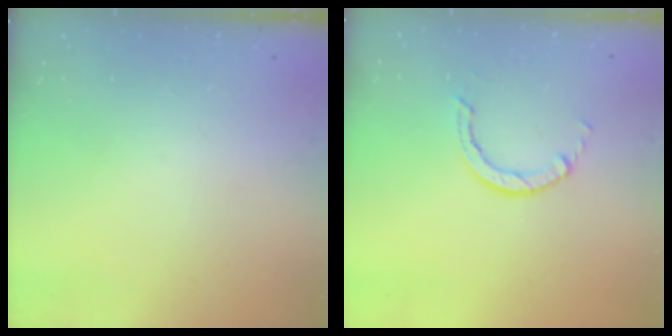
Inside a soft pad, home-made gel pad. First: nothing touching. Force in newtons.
{"total": 2.8, "press": 2.8, "slide": 0.2}